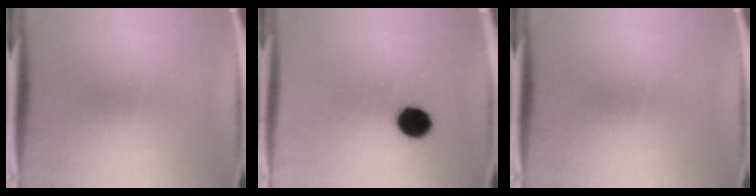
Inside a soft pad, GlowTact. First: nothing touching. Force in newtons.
{"total": 7.9}
{"total": 0.0}